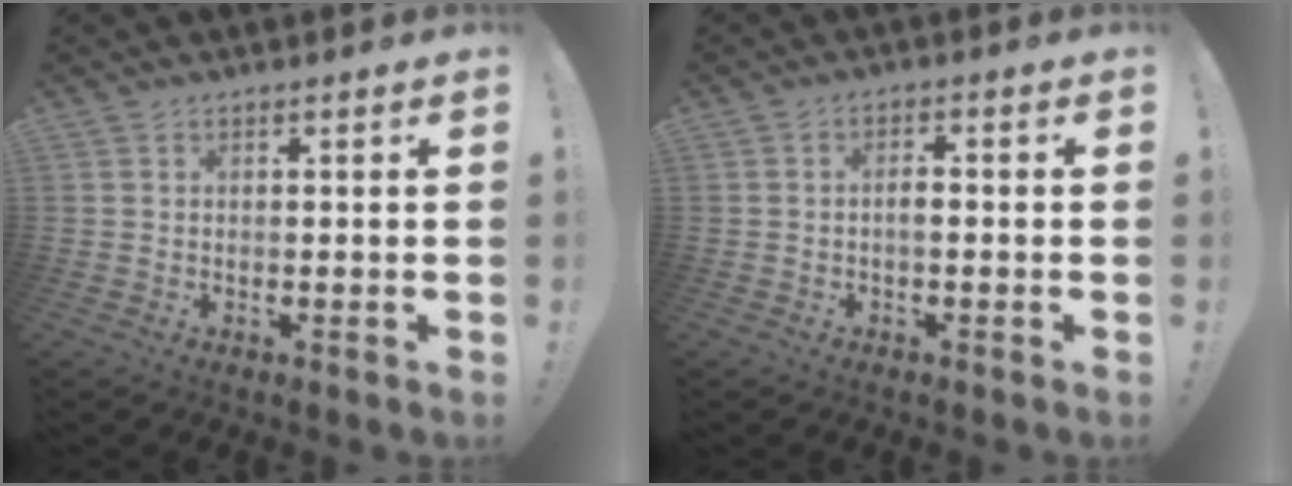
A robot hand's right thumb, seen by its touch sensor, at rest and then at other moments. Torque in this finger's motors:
{"motor_torque": [-0.08, -0.24, -0.25, 0.22, 0.01]}